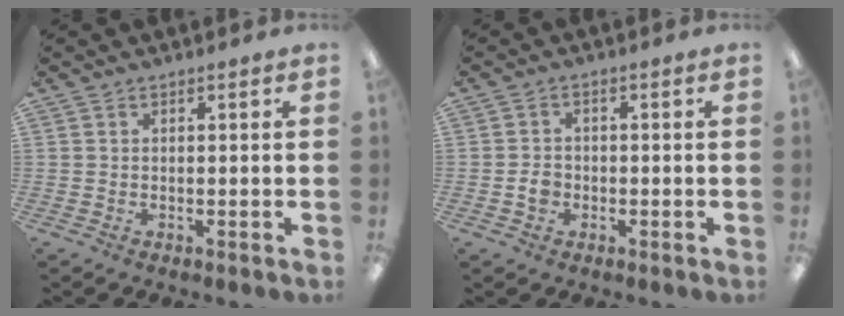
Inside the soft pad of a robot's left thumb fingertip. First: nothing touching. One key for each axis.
{"total": 2.9, "fx": -0.8, "fy": 2.3, "fz": 1.7, "tx": -0.029, "ty": 0.005, "tz": -0.015}